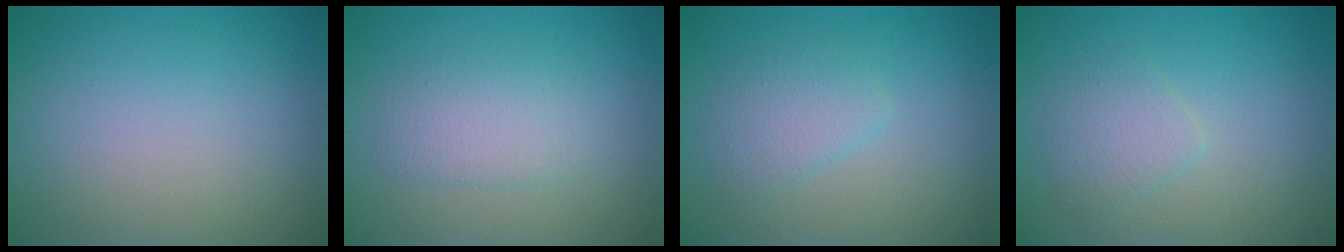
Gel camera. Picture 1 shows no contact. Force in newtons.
{"total": 2.3, "press": 2.2, "slide": 0.1}
{"total": 2.1, "press": 2.1, "slide": 0.1}
{"total": 1.9, "press": 1.9, "slide": 0.1}